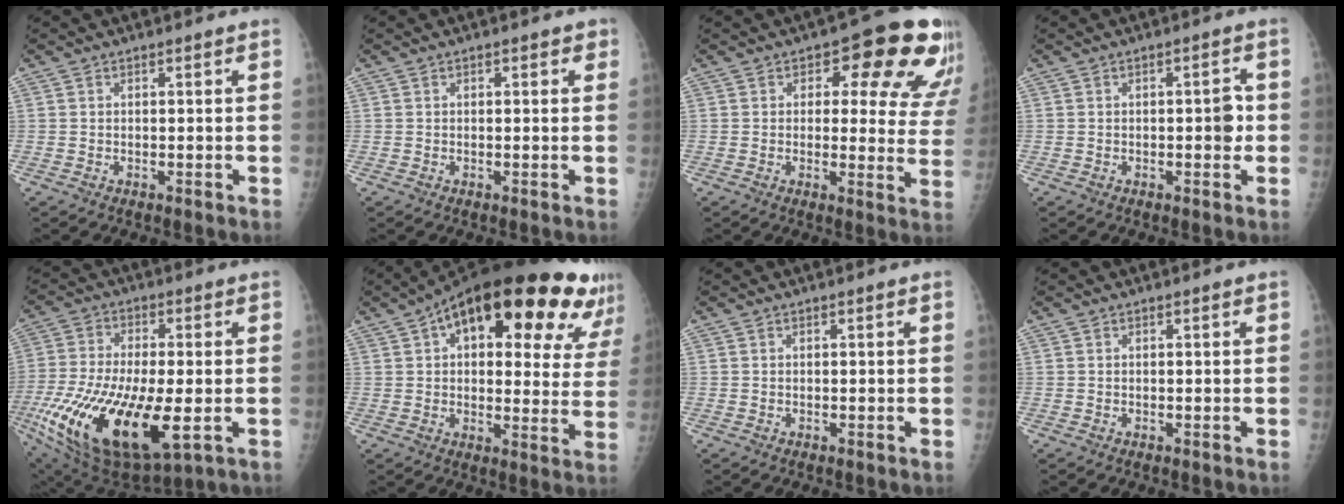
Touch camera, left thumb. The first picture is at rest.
{"total": 1.9, "force": [0.8, 0.9, 1.4], "torque": [-0.011, 0.001, 0.008]}
{"total": 14.3, "force": [6.9, 7.5, 10.0], "torque": [-0.057, -0.027, 0.065]}
{"total": 3.3, "force": [-0.3, 1.5, 2.9], "torque": [-0.027, 0.004, -0.008]}
{"total": 25.8, "force": [-7.5, 10.6, 22.3], "torque": [-0.485, -0.043, -0.115]}
{"total": 27.6, "force": [13.9, 11.3, 21.0], "torque": [-0.271, 0.014, 0.192]}
{"total": 0.0}
{"total": 0.0}